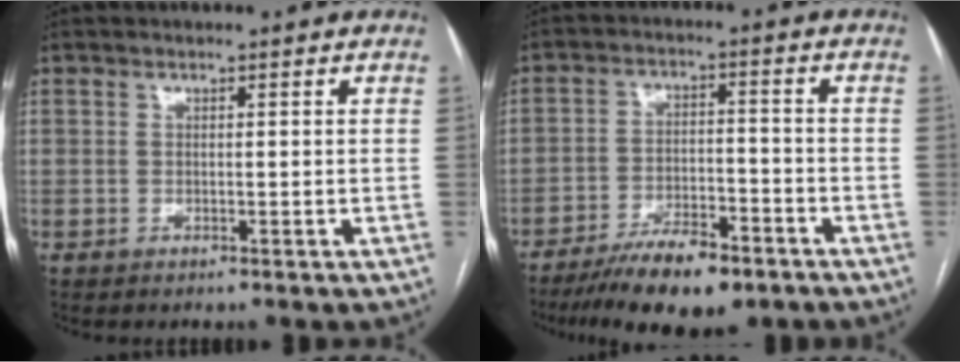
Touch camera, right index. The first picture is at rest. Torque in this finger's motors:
{"motor_torque": [0.22, -0.40, 0.23, 0.01]}